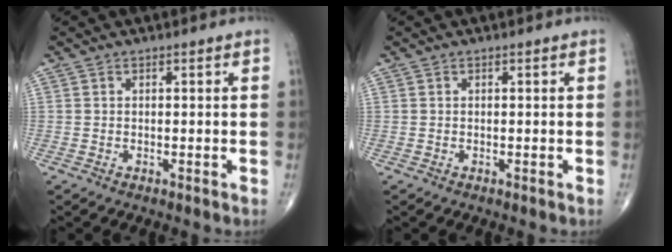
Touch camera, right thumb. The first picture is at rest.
{"total": 0.0}